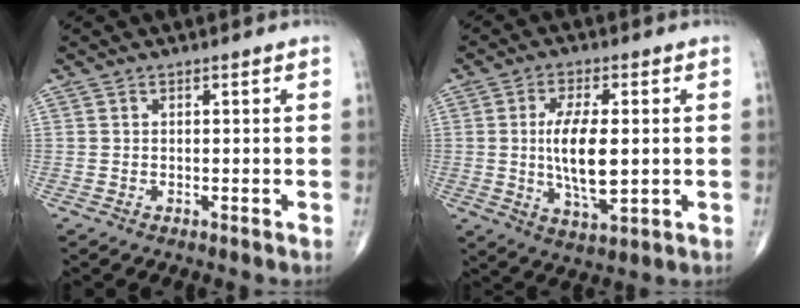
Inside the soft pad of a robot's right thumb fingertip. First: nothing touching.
{"total": 10.9, "force": [0.2, 4.4, 10.0], "torque": [-0.176, -0.013, 0.006]}